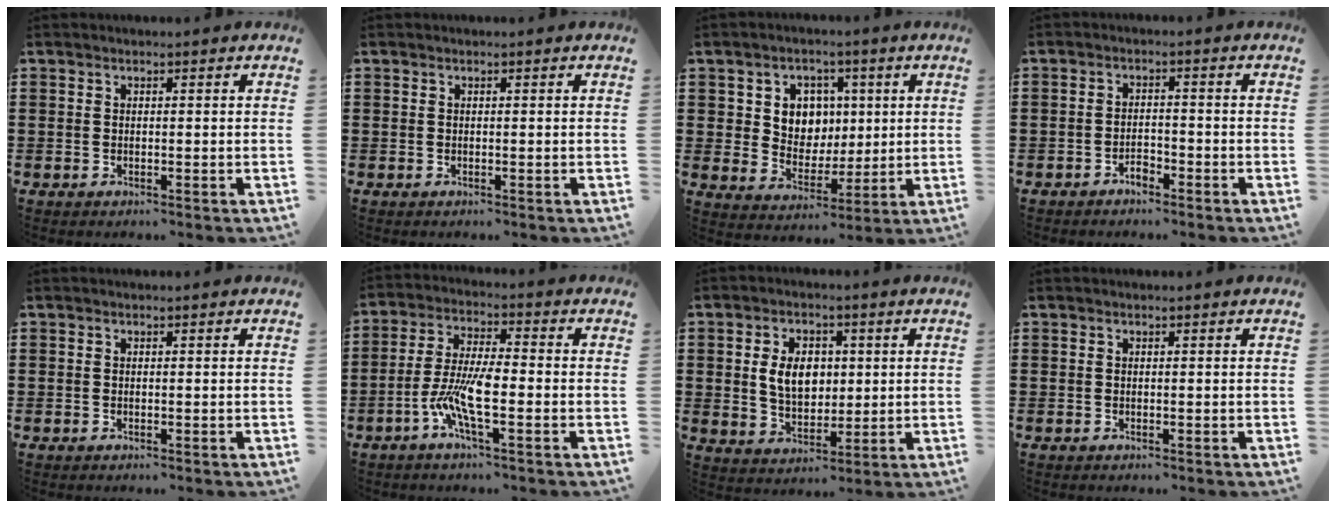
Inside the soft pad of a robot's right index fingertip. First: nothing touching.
{"total": 0.0}
{"total": 6.6, "force": [1.9, 5.9, 2.5], "torque": [-0.062, 0.013, 0.030]}
{"total": 2.1, "force": [-1.8, 0.8, 0.8], "torque": [-0.022, 0.002, -0.037]}
{"total": 0.0}
{"total": 8.0, "force": [-2.9, 1.9, 7.2], "torque": [-0.166, -0.015, -0.063]}
{"total": 6.8, "force": [0.8, 4.9, 4.6], "torque": [-0.093, 0.007, 0.008]}
{"total": 0.0}